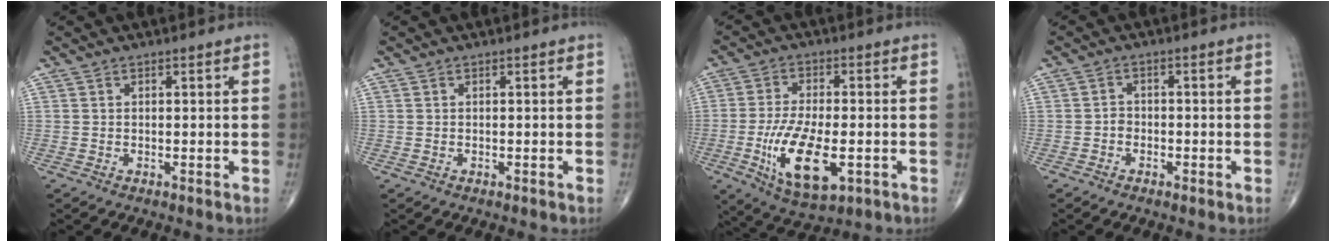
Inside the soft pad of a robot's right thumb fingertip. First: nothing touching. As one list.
[{"total": 0.0}, {"total": 13.9, "force": [-3.7, 6.0, 11.9], "torque": [-0.220, -0.007, -0.055]}, {"total": 1.9, "force": [-0.9, 1.6, 0.7], "torque": [-0.002, 0.007, -0.023]}]